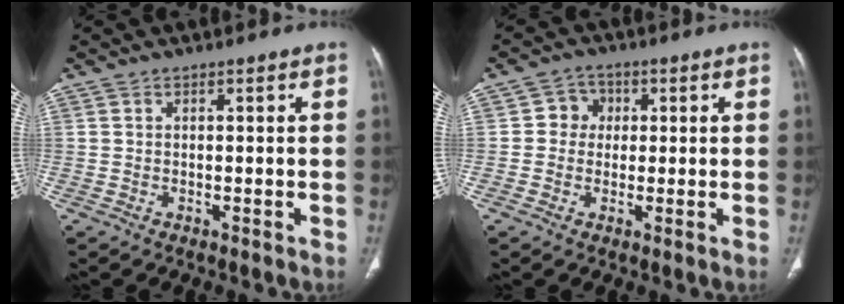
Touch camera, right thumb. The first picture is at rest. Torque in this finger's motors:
{"motor_torque": [0.25, 0.04, 0.25, -0.46, 0.14]}